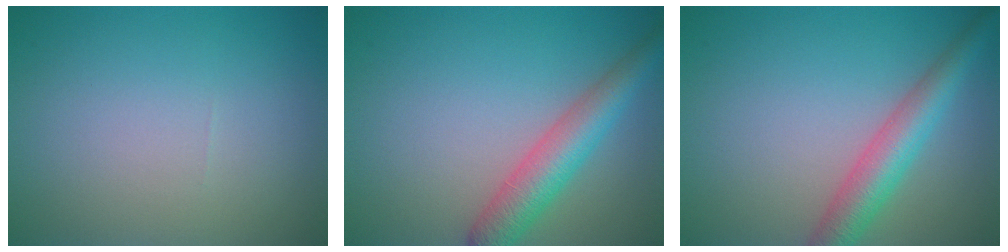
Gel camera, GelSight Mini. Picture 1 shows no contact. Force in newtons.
{"total": 4.7, "press": 4.7, "slide": 0.1}
{"total": 4.5, "press": 4.5, "slide": 0.2}